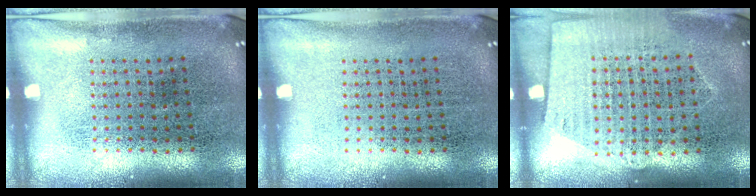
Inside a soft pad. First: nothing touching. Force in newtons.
{"total": 0.0}
{"total": 1.3, "press": 1.2, "slide": 0.5}